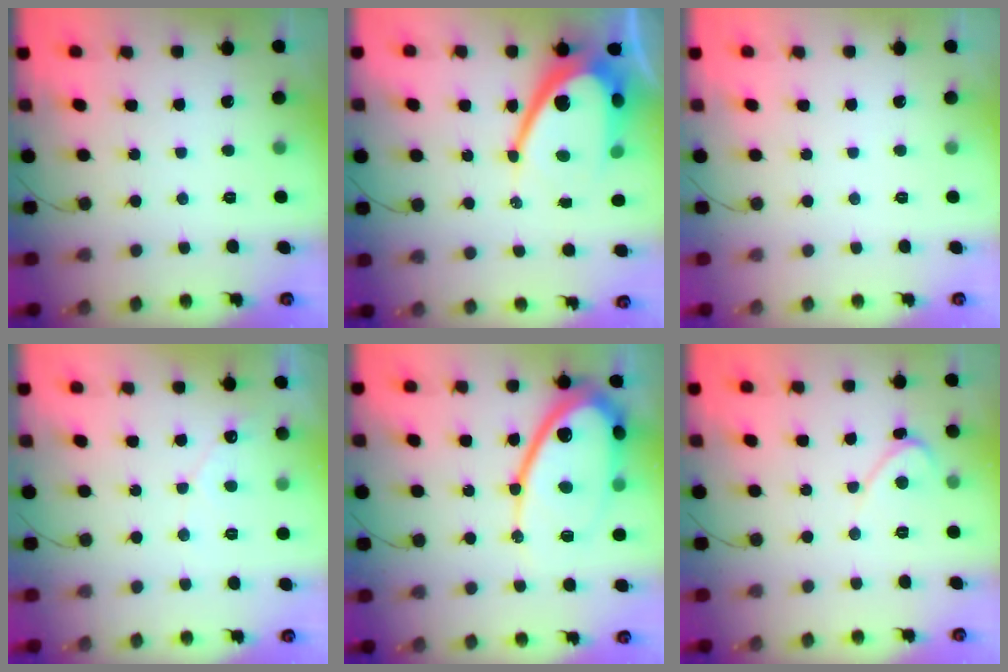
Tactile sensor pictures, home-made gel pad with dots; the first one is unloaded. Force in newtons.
{"total": 17.2, "press": 17.2, "slide": 1.5}
{"total": 0.0}
{"total": 3.4, "press": 3.4, "slide": 0.1}
{"total": 18.3, "press": 18.2, "slide": 1.5}
{"total": 2.5, "press": 2.5, "slide": 0.2}